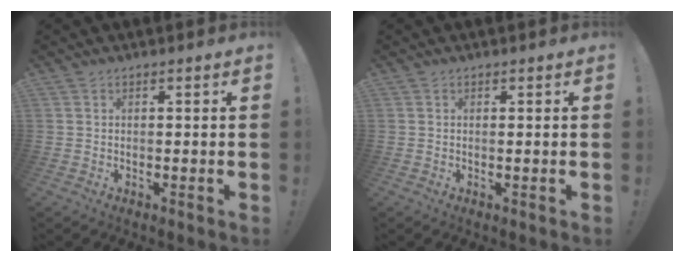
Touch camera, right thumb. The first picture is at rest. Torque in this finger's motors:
{"motor_torque": [0.00, -0.15, -0.07, 0.00, -0.01]}